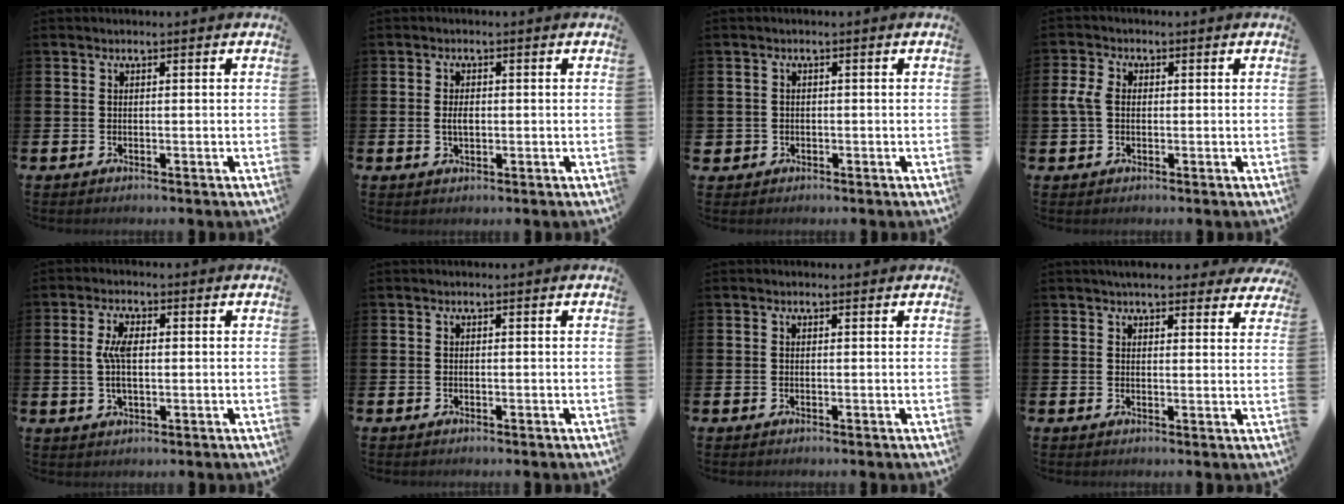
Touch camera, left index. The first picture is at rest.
{"total": 2.0, "force": [0.1, 1.1, 1.7], "torque": [-0.020, 0.000, -0.003]}
{"total": 1.2, "force": [-0.3, 1.2, 0.2], "torque": [-0.005, 0.004, -0.009]}
{"total": 3.8, "force": [0.5, 2.8, 2.5], "torque": [-0.049, 0.010, 0.007]}
{"total": 4.3, "force": [0.6, 2.0, 3.7], "torque": [-0.080, 0.004, 0.005]}
{"total": 0.0}
{"total": 0.0}
{"total": 4.4, "force": [4.1, 1.3, 1.1], "torque": [-0.017, -0.016, 0.075]}